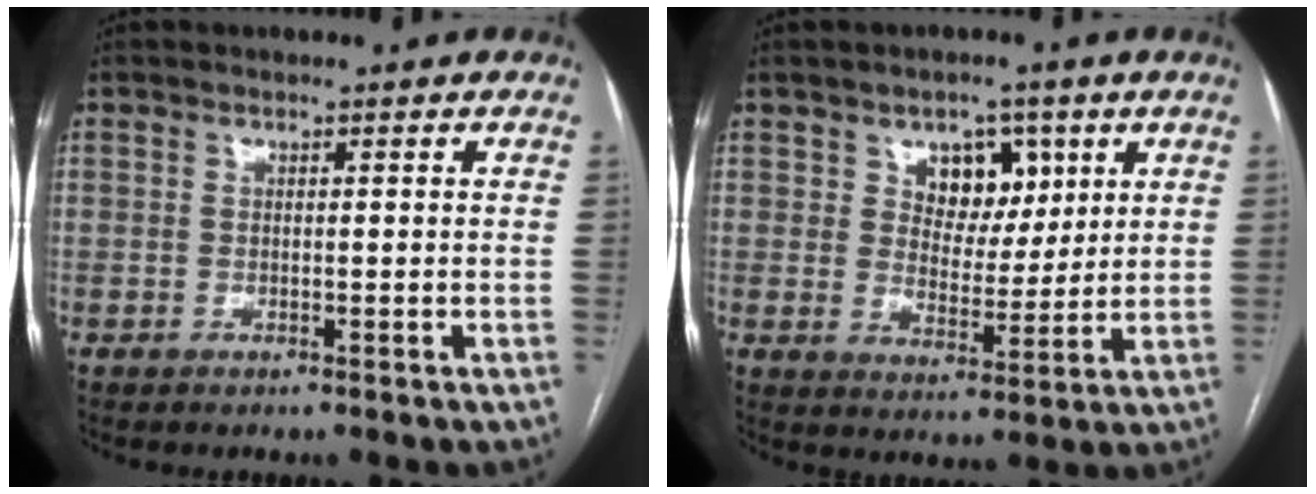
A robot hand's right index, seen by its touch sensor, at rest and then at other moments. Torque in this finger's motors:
{"motor_torque": [0.22, 0.23, 0.07, 0.05]}